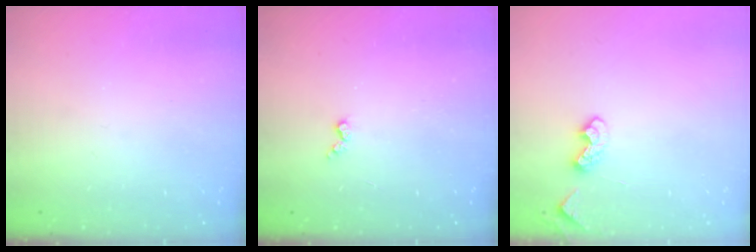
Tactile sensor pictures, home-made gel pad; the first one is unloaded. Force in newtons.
{"total": 2.9, "press": 2.9, "slide": 0.5}
{"total": 4.5, "press": 4.5, "slide": 0.6}